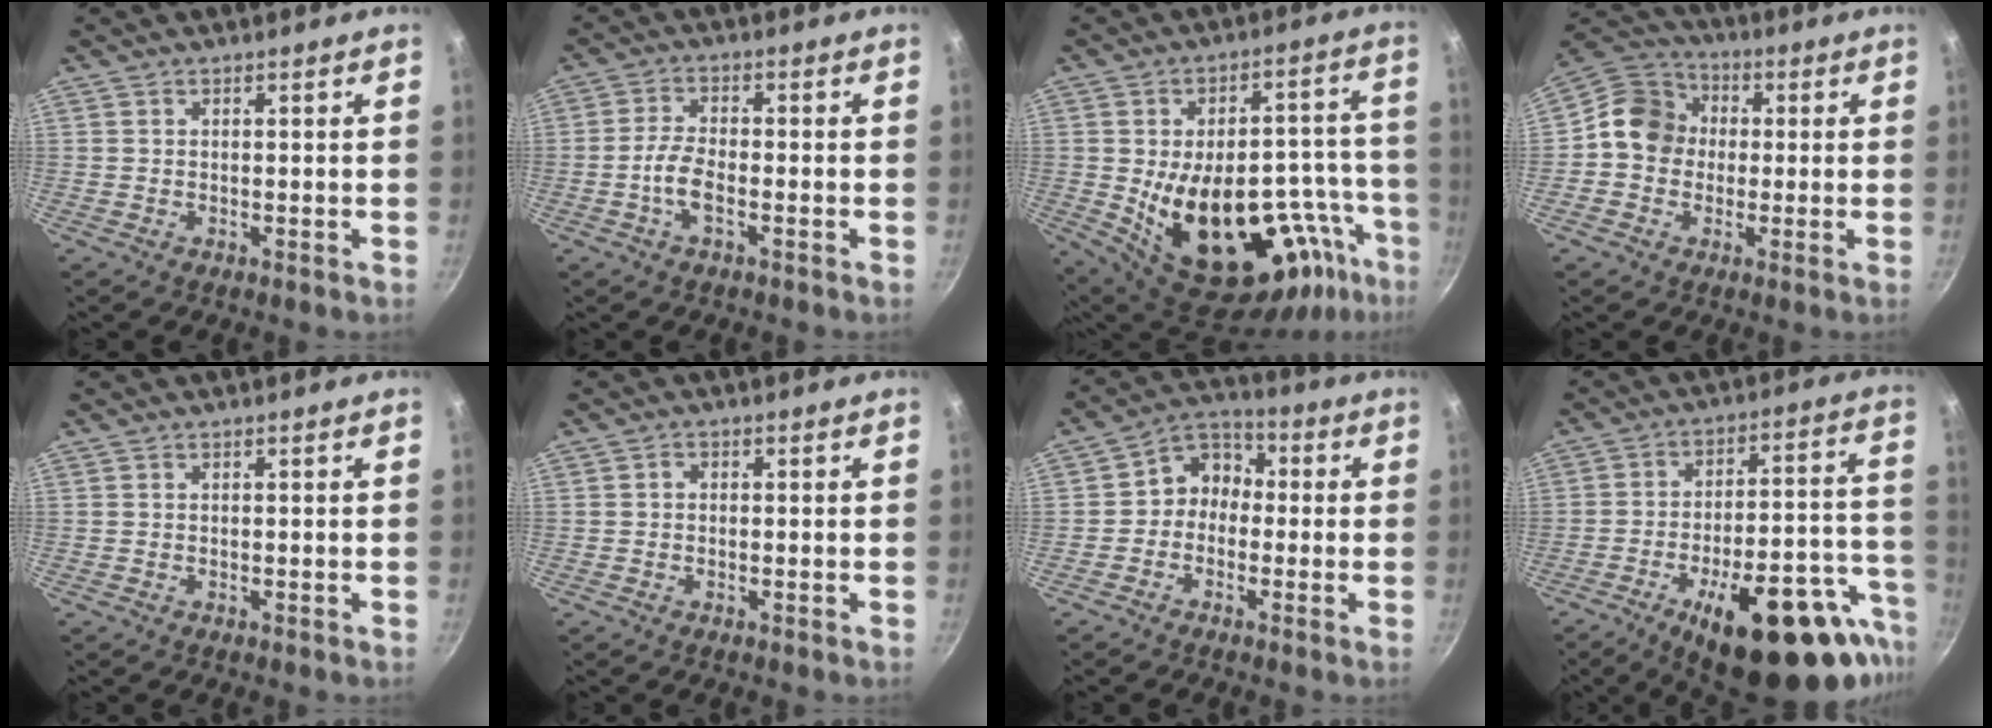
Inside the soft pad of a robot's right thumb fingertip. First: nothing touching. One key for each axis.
{"total": 5.1, "fx": -1.8, "fy": 2.2, "fz": 4.3, "tx": -0.090, "ty": 0.017, "tz": -0.041}
{"total": 27.2, "fx": -9.3, "fy": 14.8, "fz": 20.7, "tx": -0.242, "ty": 0.033, "tz": -0.107}
{"total": 10.5, "fx": 0.1, "fy": 9.2, "fz": 4.9, "tx": -0.049, "ty": 0.027, "tz": -0.022}
{"total": 0.0}
{"total": 1.1, "fx": 0.0, "fy": 1.0, "fz": 0.6, "tx": -0.009, "ty": 0.007, "tz": -0.003}
{"total": 6.9, "fx": -0.8, "fy": 5.9, "fz": 3.5, "tx": -0.018, "ty": 0.032, "tz": -0.036}
{"total": 27.6, "fx": -14.4, "fy": 10.6, "fz": 21.1, "tx": -0.246, "ty": 0.070, "tz": -0.196}